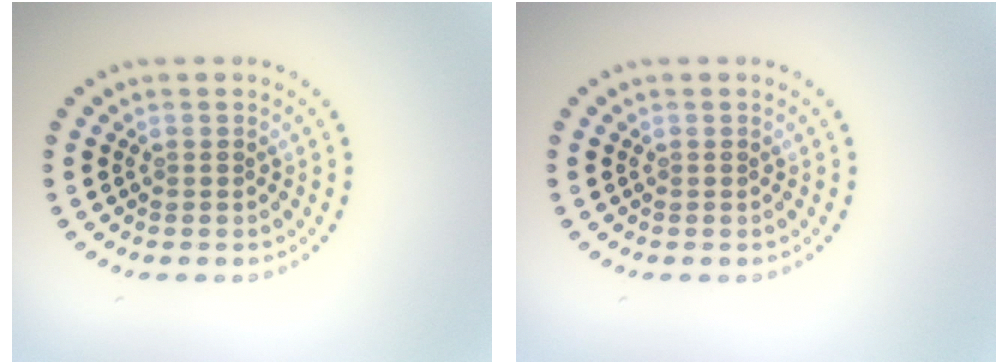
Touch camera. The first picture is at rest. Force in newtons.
{"total": 0.0}